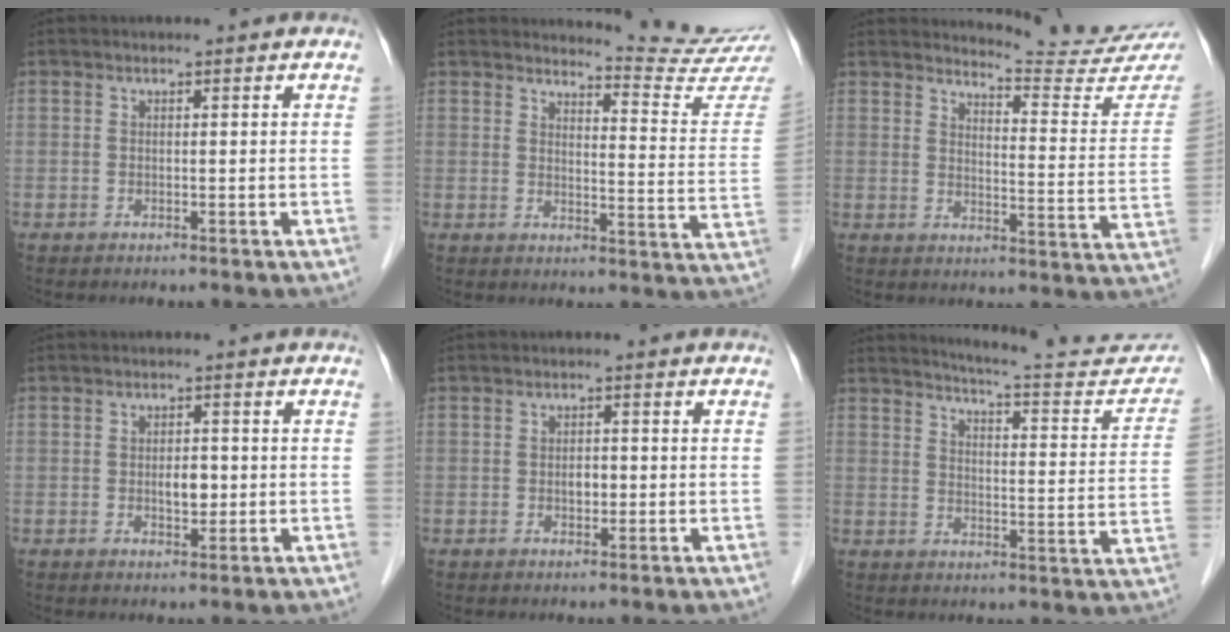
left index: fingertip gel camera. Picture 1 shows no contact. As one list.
[{"total": 12.5, "force": [12.3, -2.0, 0.2], "torque": [-0.007, -0.115, 0.135]}, {"total": 15.5, "force": [15.4, -0.5, 1.6], "torque": [-0.016, -0.115, 0.167]}, {"total": 2.4, "force": [-0.2, 1.3, 2.0], "torque": [-0.033, 0.001, -0.002]}, {"total": 1.5, "force": [-0.2, 0.9, 1.2], "torque": [-0.019, 0.002, -0.003]}, {"total": 17.7, "force": [17.0, 1.6, 4.9], "torque": [-0.057, -0.066, 0.198]}]